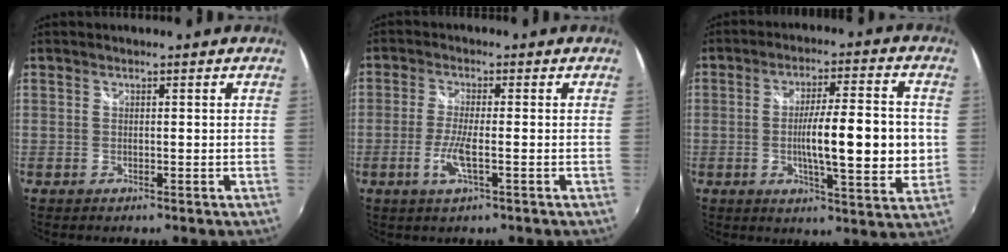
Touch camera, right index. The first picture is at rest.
{"total": 4.7, "force": [-1.6, 0.6, 4.4], "torque": [-0.096, -0.008, -0.033]}
{"total": 13.8, "force": [-0.7, 2.4, 13.6], "torque": [-0.218, -0.008, -0.010]}